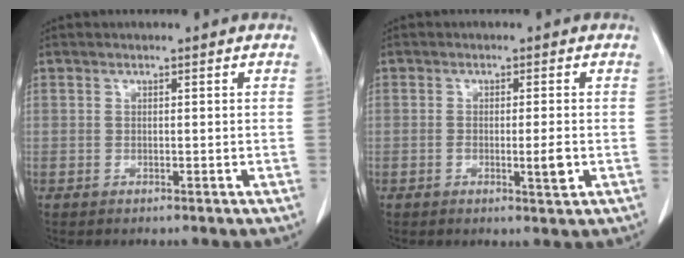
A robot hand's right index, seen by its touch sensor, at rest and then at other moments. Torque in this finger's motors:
{"motor_torque": [0.02, 0.02, -0.03, 0.00]}